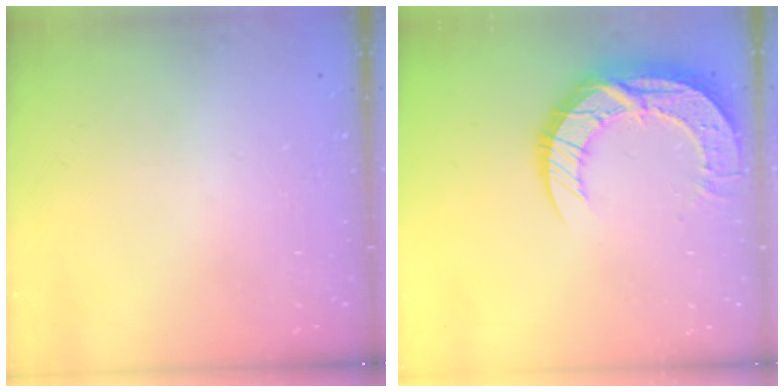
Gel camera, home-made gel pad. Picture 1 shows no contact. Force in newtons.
{"total": 15.6, "press": 15.6, "slide": 1.1}